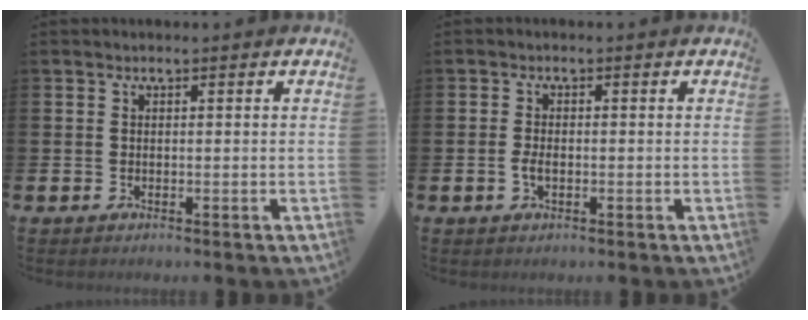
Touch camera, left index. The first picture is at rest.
{"total": 1.7, "force": [-0.4, 1.0, 1.4], "torque": [-0.024, 0.002, -0.010]}